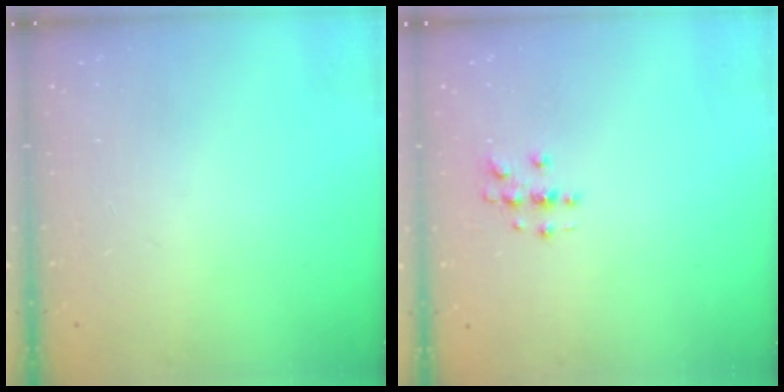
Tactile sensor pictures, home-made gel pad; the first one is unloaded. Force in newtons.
{"total": 2.9, "press": 2.9, "slide": 0.3}